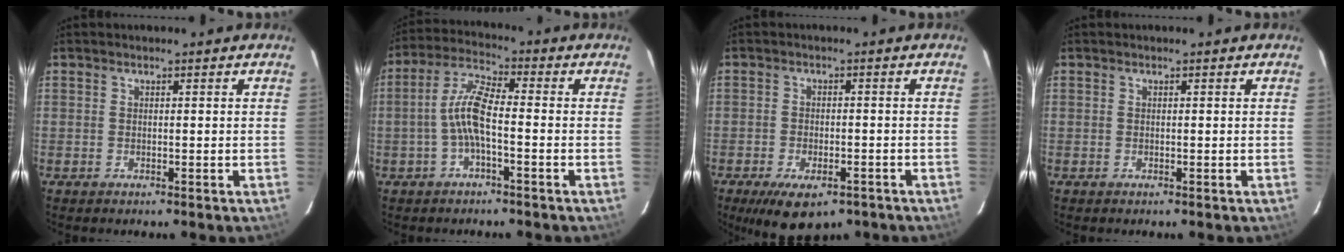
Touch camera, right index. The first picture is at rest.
{"total": 7.3, "force": [-1.8, 1.7, 6.9], "torque": [-0.152, 0.014, -0.036]}
{"total": 10.0, "force": [-6.5, 4.5, 6.1], "torque": [-0.124, -0.022, -0.095]}
{"total": 0.0}